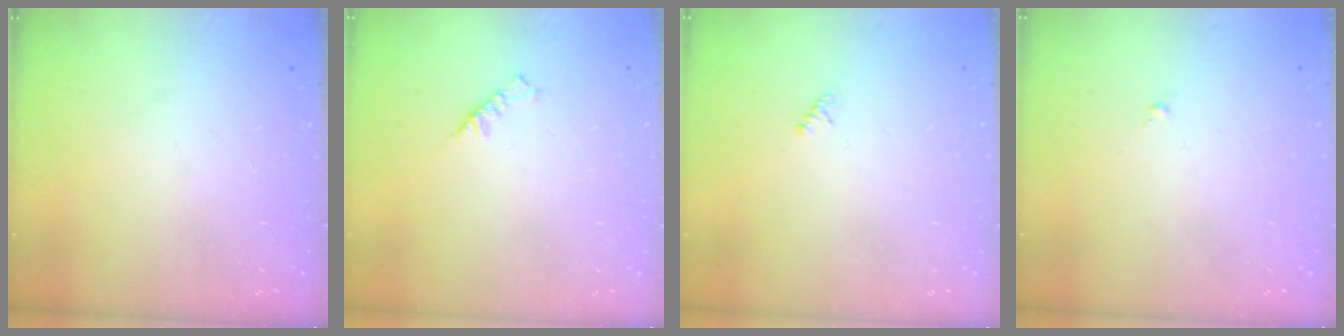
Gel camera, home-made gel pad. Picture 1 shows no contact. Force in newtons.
{"total": 3.2, "press": 3.1, "slide": 0.7}
{"total": 1.1, "press": 1.1, "slide": 0.3}
{"total": 0.0}